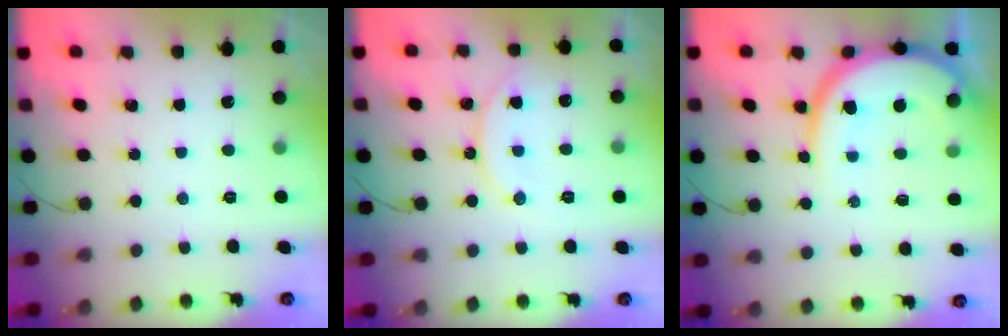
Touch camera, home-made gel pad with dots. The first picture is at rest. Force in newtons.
{"total": 11.4, "press": 11.4, "slide": 0.7}
{"total": 13.7, "press": 13.7, "slide": 1.4}